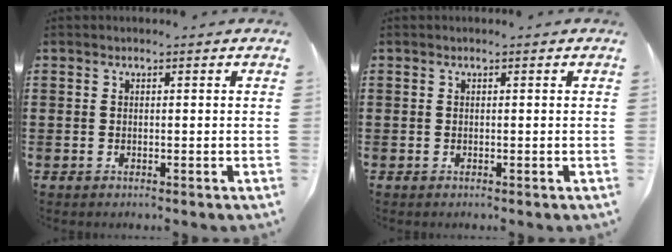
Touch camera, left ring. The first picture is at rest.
{"total": 0.0}